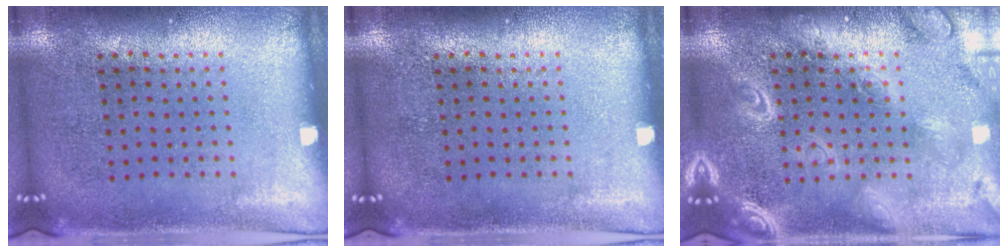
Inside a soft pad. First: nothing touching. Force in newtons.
{"total": 0.0}
{"total": 3.7, "press": 3.7, "slide": 0.4}